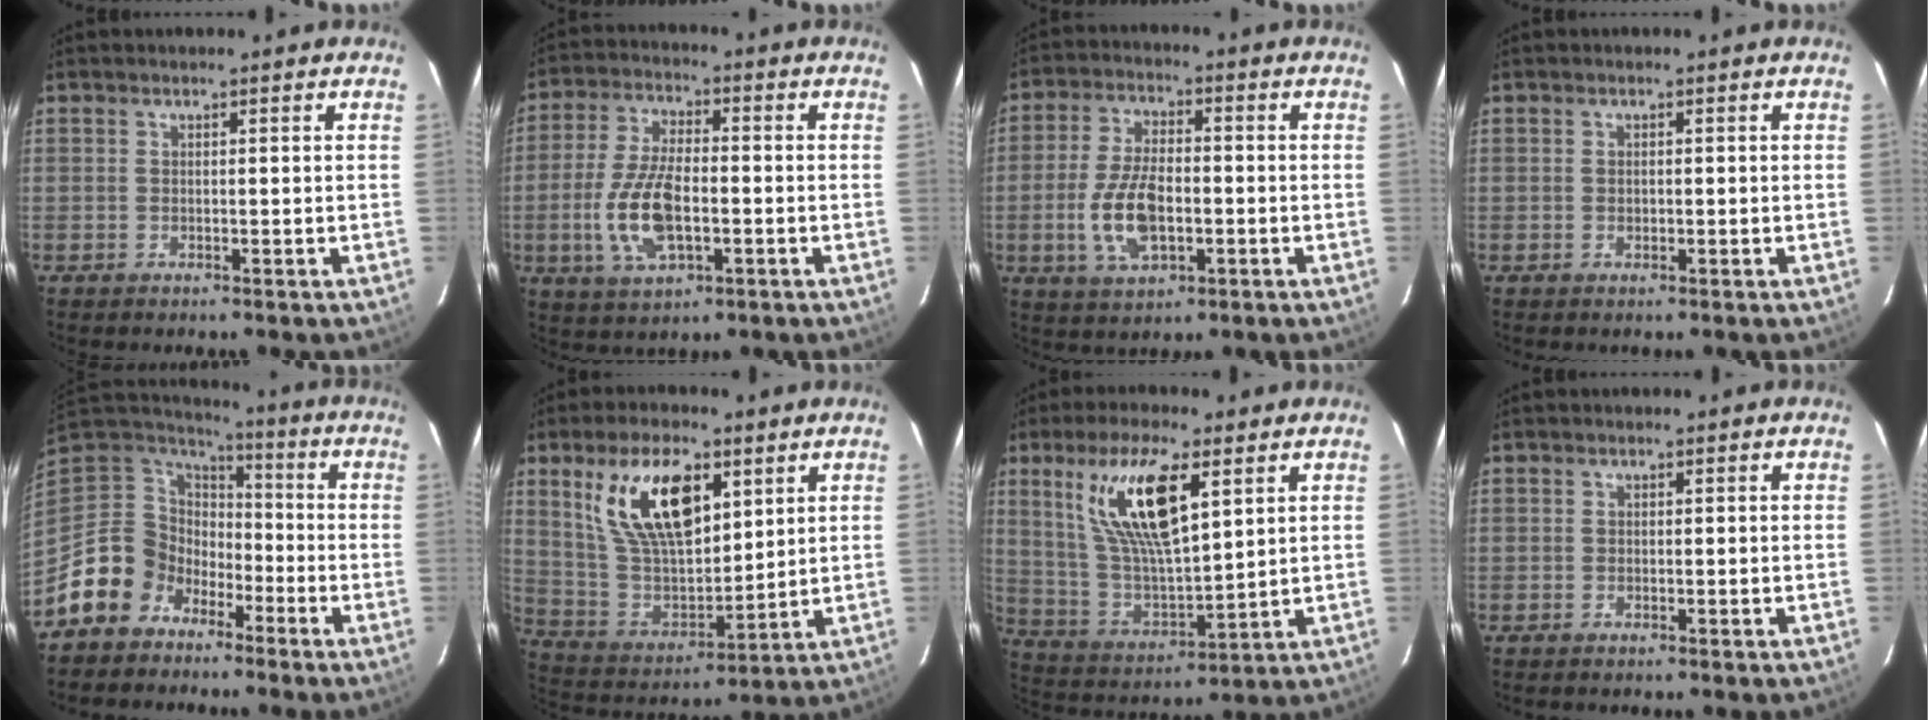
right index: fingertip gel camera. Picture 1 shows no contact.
{"total": 12.3, "force": [-2.9, 5.7, 10.5], "torque": [-0.223, -0.002, -0.050]}
{"total": 11.1, "force": [-2.6, 5.5, 9.2], "torque": [-0.192, -0.002, -0.043]}
{"total": 0.7, "force": [-0.1, 0.6, 0.3], "torque": [-0.002, 0.000, -0.001]}
{"total": 11.9, "force": [-6.8, 9.5, 2.2], "torque": [-0.068, 0.030, -0.130]}
{"total": 18.0, "force": [8.3, 8.6, 13.5], "torque": [-0.251, 0.009, 0.170]}
{"total": 16.5, "force": [7.6, 5.1, 13.7], "torque": [-0.260, 0.005, 0.157]}
{"total": 0.5, "force": [0.0, 0.5, -0.1], "torque": [0.003, 0.002, -0.002]}